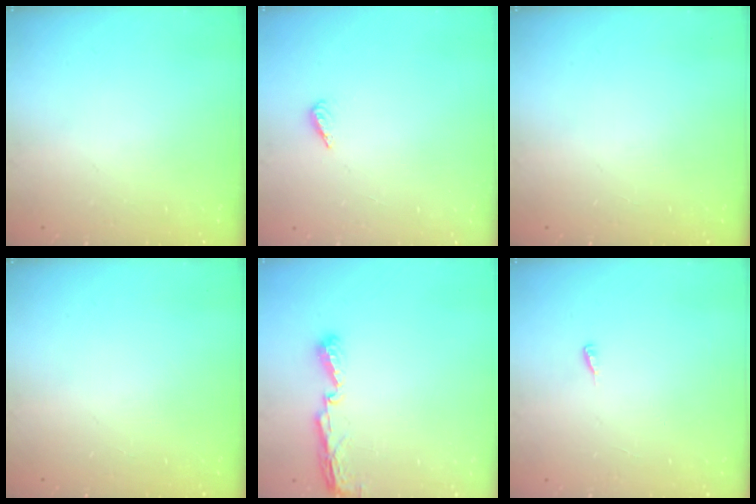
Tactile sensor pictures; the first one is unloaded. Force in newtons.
{"total": 2.3, "press": 2.2, "slide": 0.8}
{"total": 0.0}
{"total": 0.0}
{"total": 5.8, "press": 5.8, "slide": 0.5}
{"total": 4.1, "press": 4.0, "slide": 0.5}